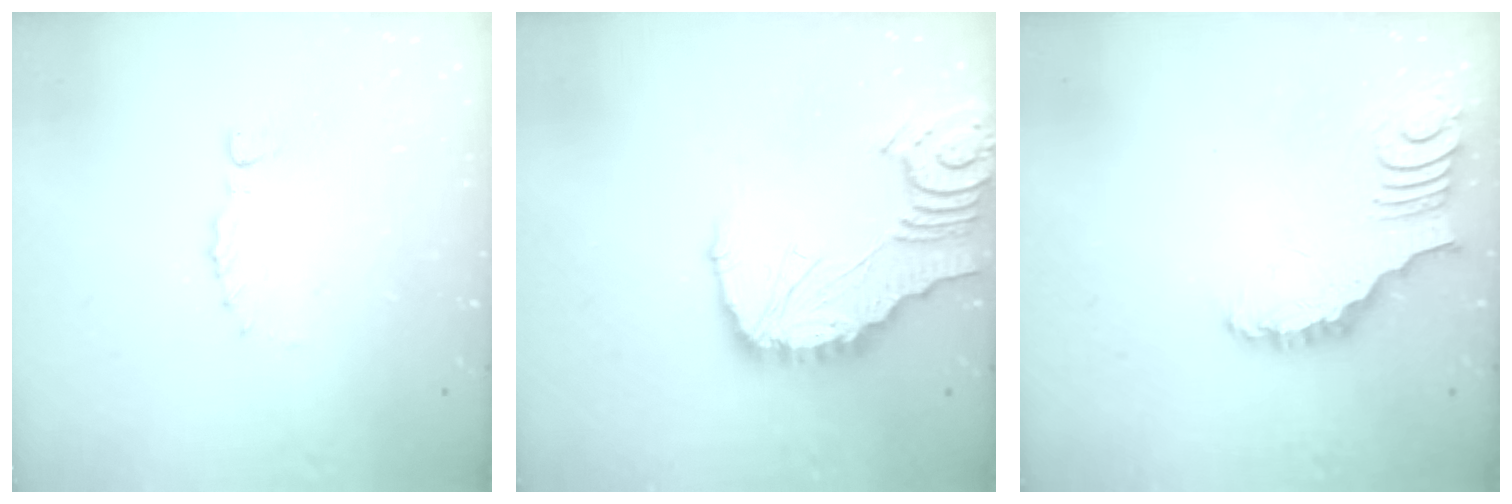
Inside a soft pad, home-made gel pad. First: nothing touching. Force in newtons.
{"total": 12.4, "press": 12.3, "slide": 1.5}
{"total": 3.3, "press": 3.3, "slide": 0.5}